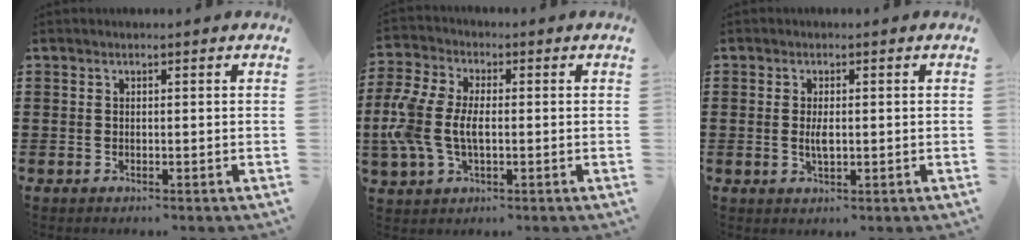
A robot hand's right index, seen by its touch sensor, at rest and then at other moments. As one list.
[{"total": 7.8, "force": [-1.0, 4.5, 6.3], "torque": [-0.167, -0.005, -0.029]}, {"total": 2.6, "force": [0.0, 1.0, 2.4], "torque": [-0.051, -0.003, -0.003]}]